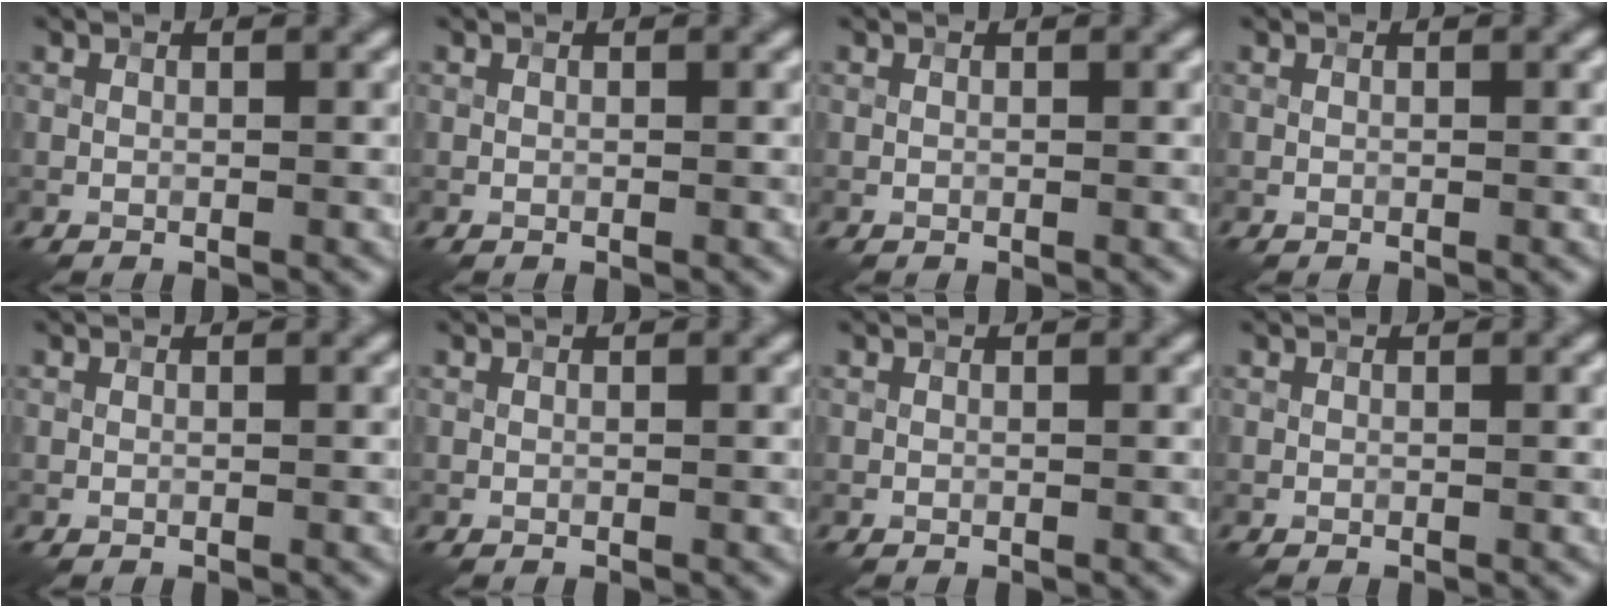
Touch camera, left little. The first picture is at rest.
{"total": 0.0}
{"total": 0.0}
{"total": 0.0}
{"total": 0.0}
{"total": 0.0}
{"total": 0.0}
{"total": 0.0}